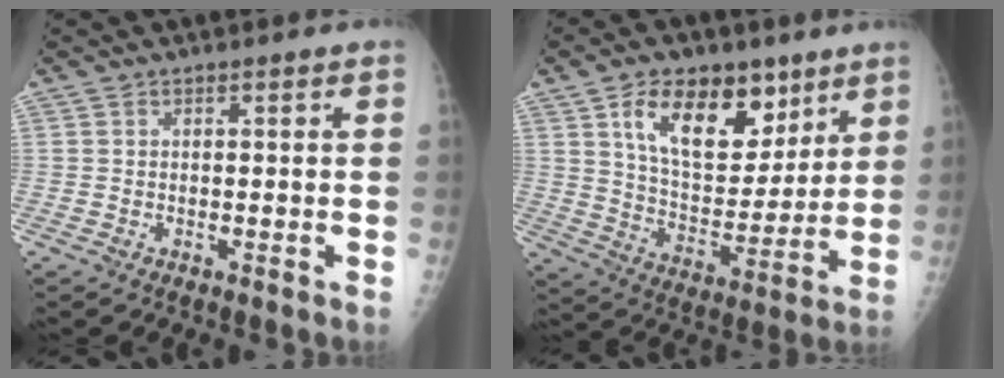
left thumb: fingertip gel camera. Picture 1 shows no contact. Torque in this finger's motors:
{"motor_torque": [0.55, 0.60, 0.81, -0.41, 0.10]}